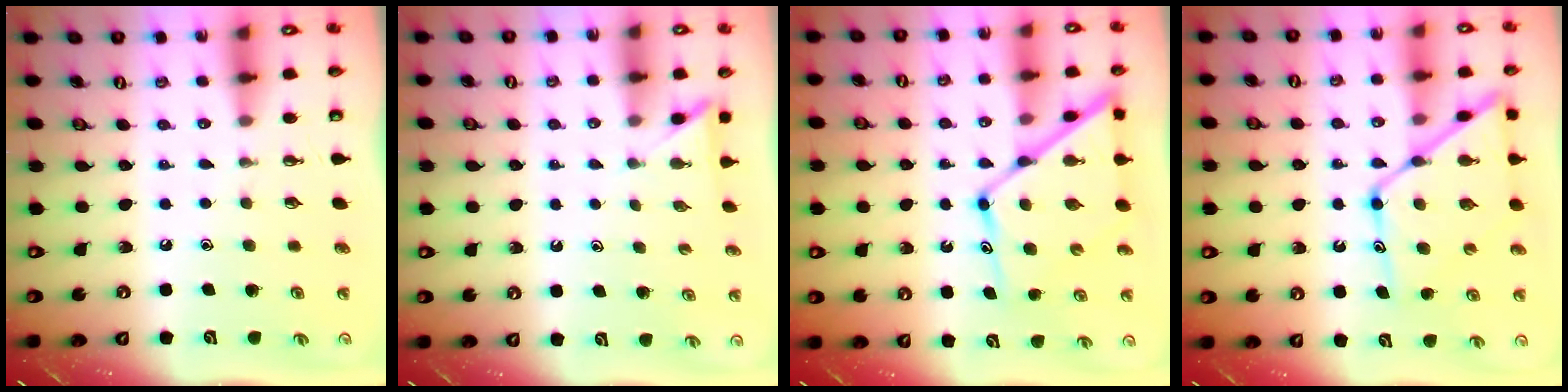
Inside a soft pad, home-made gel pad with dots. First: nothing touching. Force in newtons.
{"total": 2.5, "press": 2.5, "slide": 0.3}
{"total": 15.8, "press": 15.7, "slide": 1.4}
{"total": 15.5, "press": 15.5, "slide": 1.4}